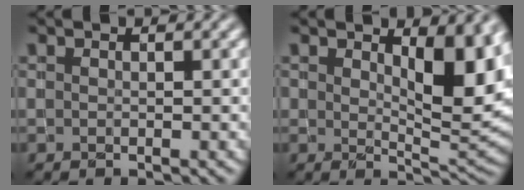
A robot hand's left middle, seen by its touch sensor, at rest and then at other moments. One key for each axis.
{"total": 5.8, "fx": 2.2, "fy": 2.5, "fz": 4.7, "tx": -0.061, "ty": -0.012, "tz": 0.037}